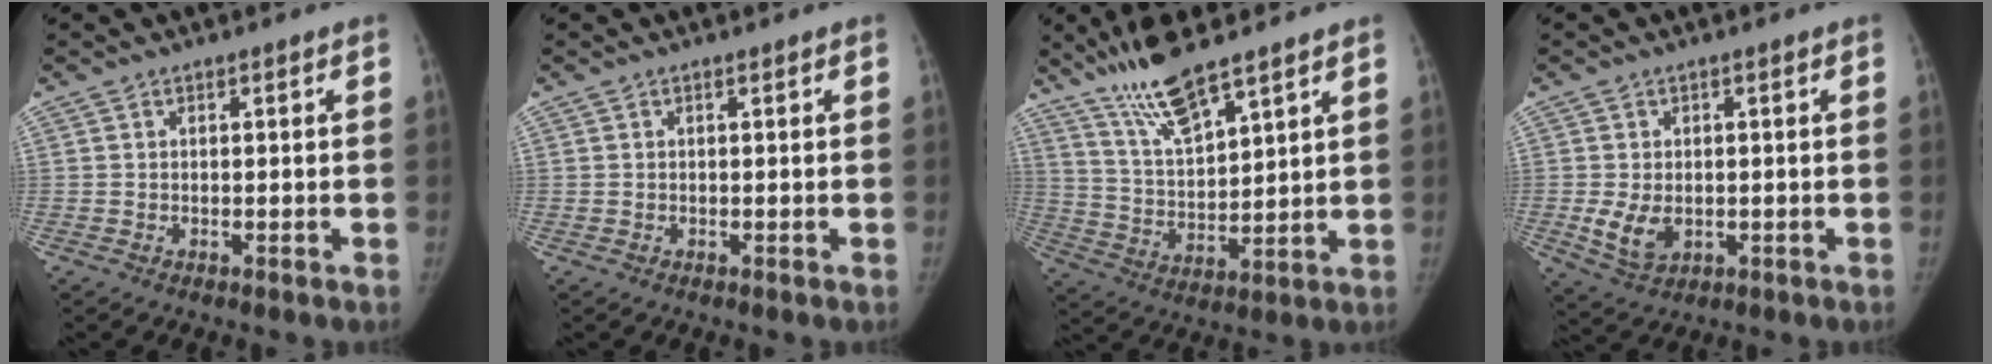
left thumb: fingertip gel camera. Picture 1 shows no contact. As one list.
[{"total": 0.0}, {"total": 12.0, "force": [9.0, 2.3, 7.5], "torque": [-0.131, -0.048, 0.182]}, {"total": 5.7, "force": [-0.9, 3.9, 4.1], "torque": [-0.069, -0.010, -0.005]}]